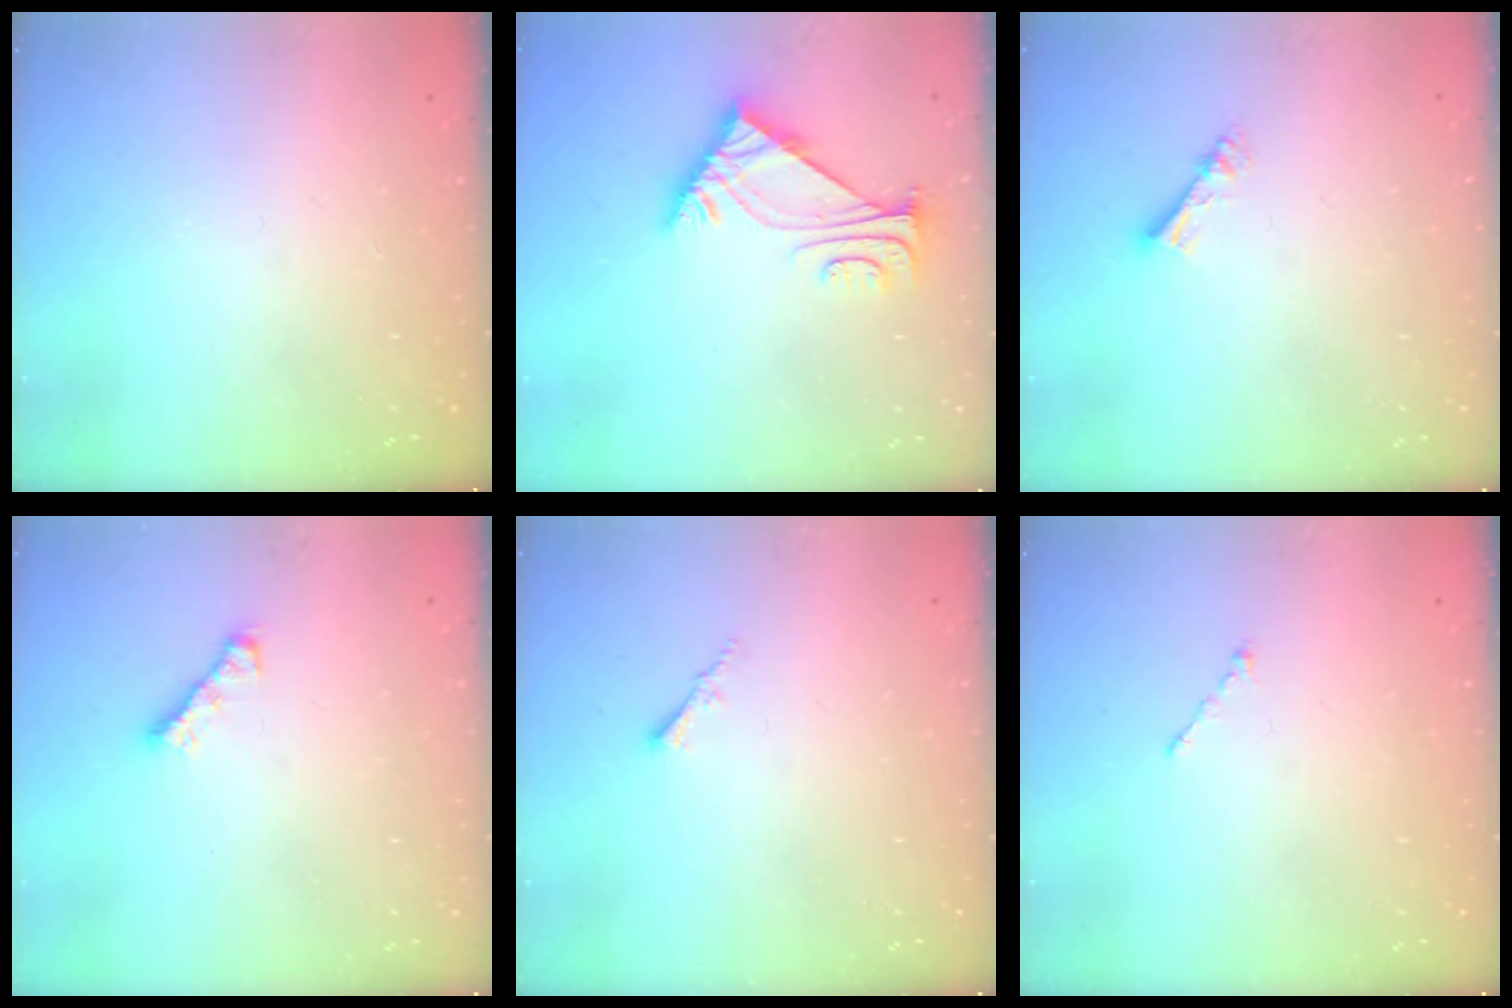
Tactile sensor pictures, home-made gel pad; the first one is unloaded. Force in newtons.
{"total": 5.9, "press": 5.8, "slide": 1.2}
{"total": 4.3, "press": 4.3, "slide": 0.2}
{"total": 3.5, "press": 3.4, "slide": 0.7}
{"total": 1.5, "press": 1.5, "slide": 0.4}
{"total": 0.7, "press": 0.7, "slide": 0.2}